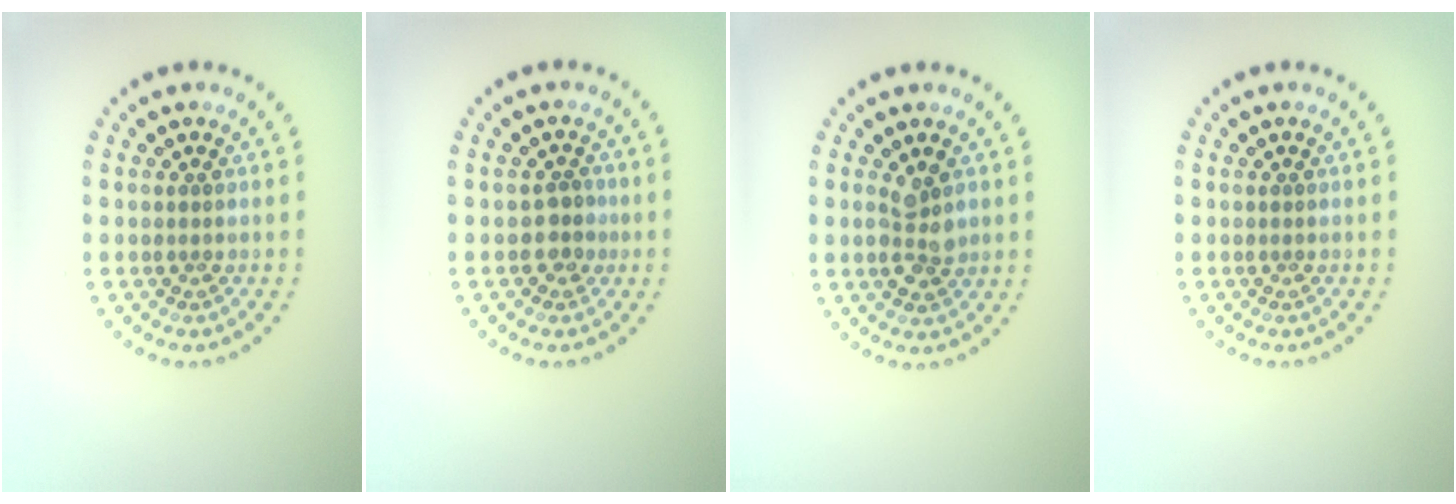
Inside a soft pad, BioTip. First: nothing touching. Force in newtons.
{"total": 1.7, "press": 1.5, "slide": 0.9}
{"total": 2.5, "press": 2.5, "slide": 0.2}
{"total": 0.0}